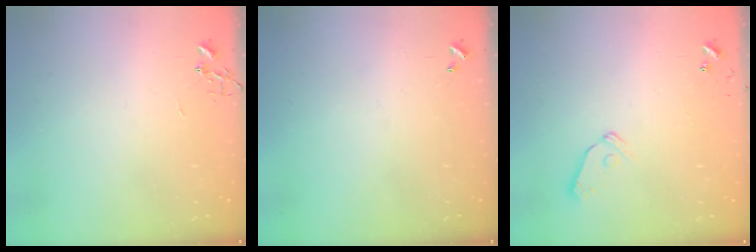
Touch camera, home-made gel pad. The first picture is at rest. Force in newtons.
{"total": 0.0}
{"total": 7.1, "press": 7.1, "slide": 0.5}